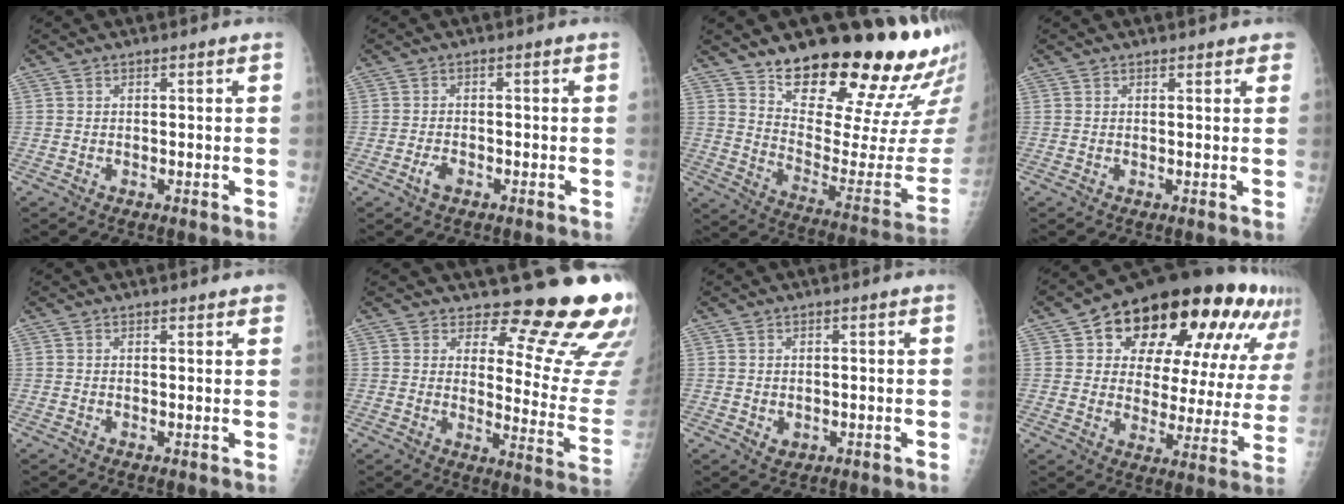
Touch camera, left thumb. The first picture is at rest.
{"total": 2.3, "force": [-1.3, 1.3, 1.4], "torque": [-0.028, 0.007, -0.023]}
{"total": 26.4, "force": [20.6, 7.6, 14.5], "torque": [-0.174, -0.142, 0.292]}
{"total": 1.8, "force": [1.4, 0.9, 0.6], "torque": [0.013, 0.000, 0.010]}
{"total": 2.0, "force": [1.6, 0.7, 0.9], "torque": [0.003, 0.000, 0.016]}
{"total": 16.9, "force": [14.6, 4.4, 7.4], "torque": [-0.046, -0.158, 0.165]}
{"total": 1.8, "force": [-0.1, 1.4, 1.0], "torque": [-0.009, -0.002, 0.005]}
{"total": 29.2, "force": [15.0, 13.9, 20.8], "torque": [-0.258, 0.001, 0.208]}